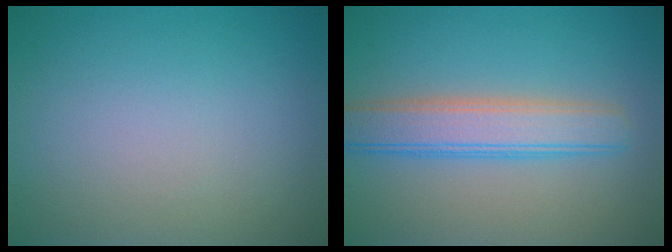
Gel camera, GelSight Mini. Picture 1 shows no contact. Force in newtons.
{"total": 4.7, "press": 4.7, "slide": 0.1}